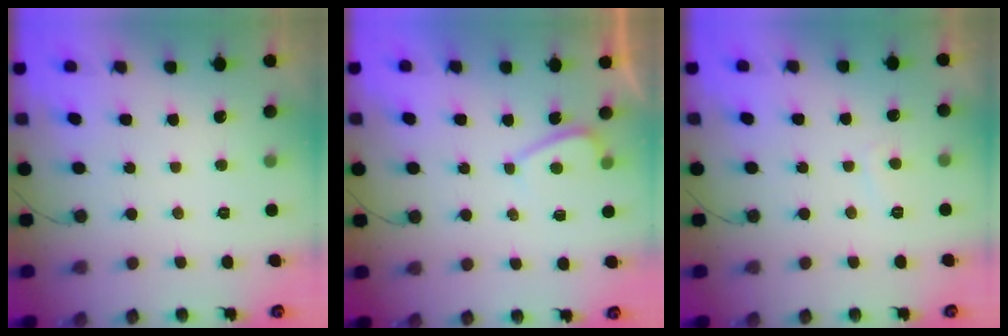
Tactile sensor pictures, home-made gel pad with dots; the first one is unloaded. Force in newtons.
{"total": 2.0, "press": 1.9, "slide": 0.7}
{"total": 1.2, "press": 1.1, "slide": 0.5}